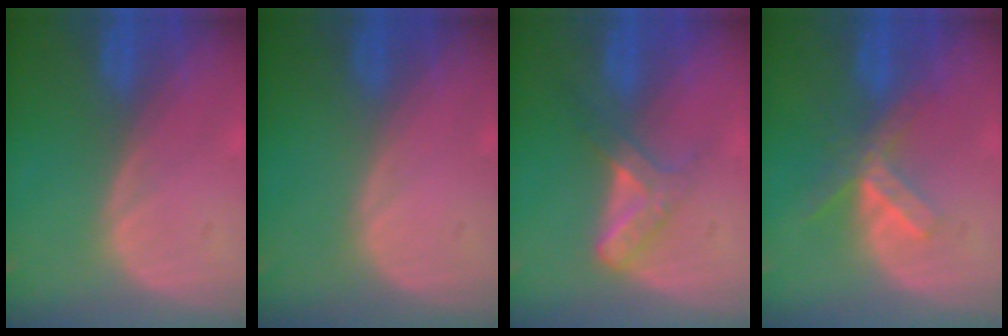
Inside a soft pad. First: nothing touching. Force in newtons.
{"total": 0.0}
{"total": 5.4, "press": 4.7, "slide": 2.7}
{"total": 5.2, "press": 5.1, "slide": 1.0}